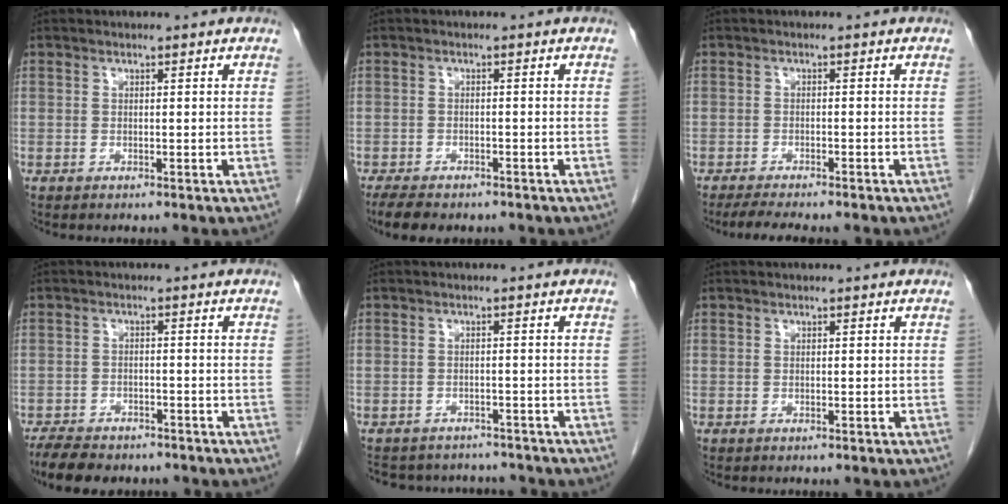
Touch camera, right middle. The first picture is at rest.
{"total": 6.3, "force": [-5.1, 2.2, 3.0], "torque": [-0.048, -0.012, -0.074]}
{"total": 5.4, "force": [-4.6, 0.5, 2.9], "torque": [-0.042, -0.011, -0.068]}
{"total": 8.7, "force": [-7.2, 3.2, 3.6], "torque": [-0.060, -0.009, -0.110]}
{"total": 9.9, "force": [-9.2, 3.3, 1.8], "torque": [-0.033, 0.015, -0.113]}
{"total": 0.0}